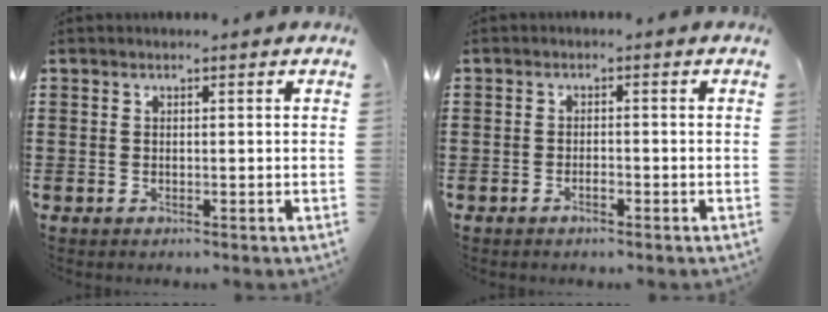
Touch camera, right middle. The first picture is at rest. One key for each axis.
{"total": 1.5, "fx": -0.9, "fy": 0.4, "fz": 1.1, "tx": -0.022, "ty": -0.002, "tz": -0.016}